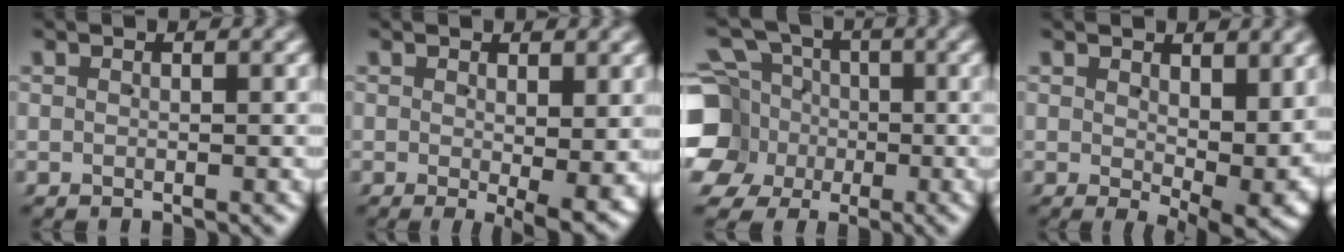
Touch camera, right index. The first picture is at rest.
{"total": 3.4, "force": [-0.5, 0.6, 3.3], "torque": [-0.041, -0.011, -0.004]}
{"total": 12.4, "force": [-1.5, 11.5, 4.6], "torque": [-0.111, -0.043, -0.030]}
{"total": 5.4, "force": [0.0, 2.0, 5.1], "torque": [-0.060, -0.027, 0.012]}